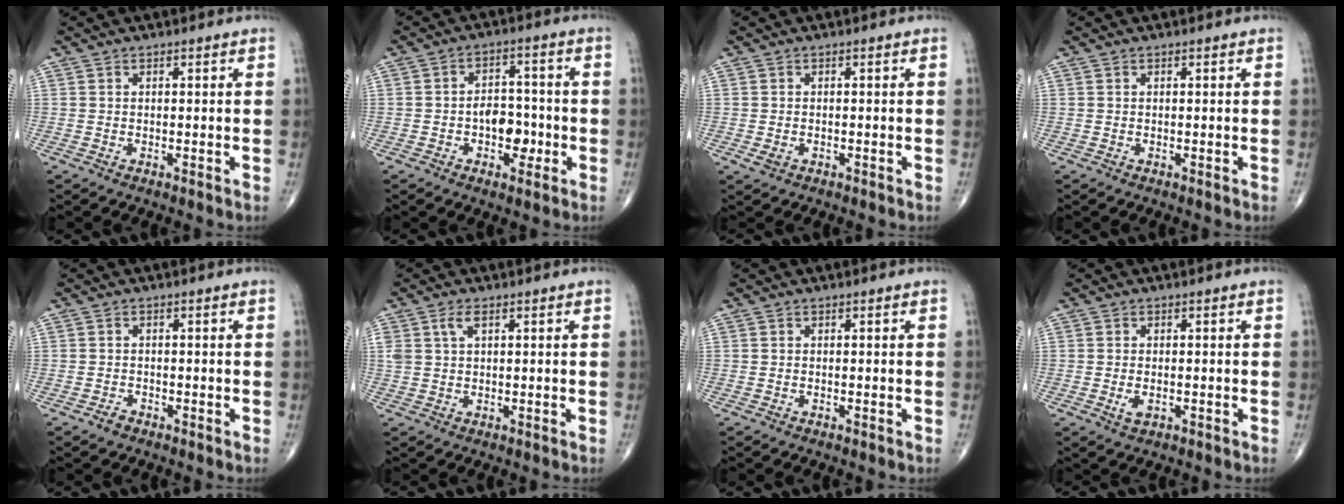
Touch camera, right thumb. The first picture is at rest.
{"total": 6.9, "force": [-1.9, 4.5, 5.0], "torque": [-0.041, 0.022, -0.032]}
{"total": 1.4, "force": [-0.5, 1.0, 0.8], "torque": [-0.016, 0.003, -0.005]}
{"total": 0.0}
{"total": 1.3, "force": [-1.0, 0.7, 0.3], "torque": [-0.005, 0.004, -0.019]}
{"total": 2.8, "force": [1.3, 1.3, 2.1], "torque": [-0.050, 0.008, 0.031]}
{"total": 0.0}
{"total": 2.2, "force": [-0.7, 1.2, 1.8], "torque": [-0.033, 0.000, -0.010]}